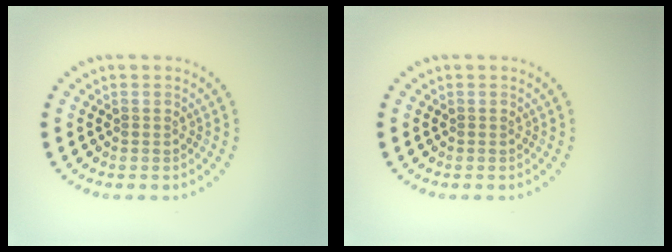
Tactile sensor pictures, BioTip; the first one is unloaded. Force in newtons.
{"total": 0.0}